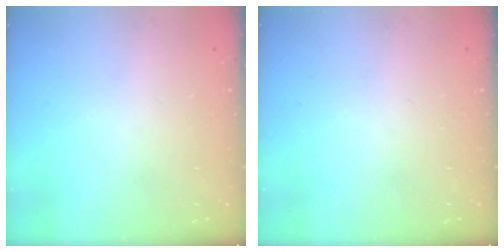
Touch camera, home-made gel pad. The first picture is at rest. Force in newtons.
{"total": 0.0}